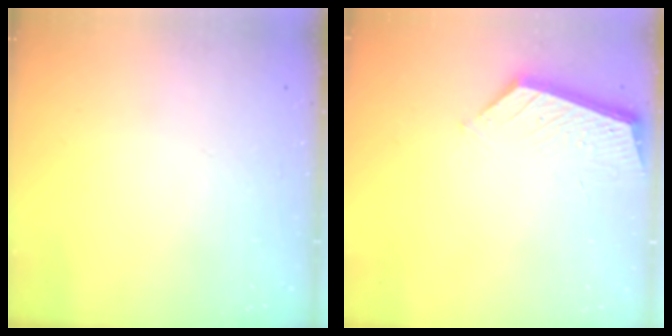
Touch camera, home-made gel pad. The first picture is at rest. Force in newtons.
{"total": 4.1, "press": 4.1, "slide": 0.2}